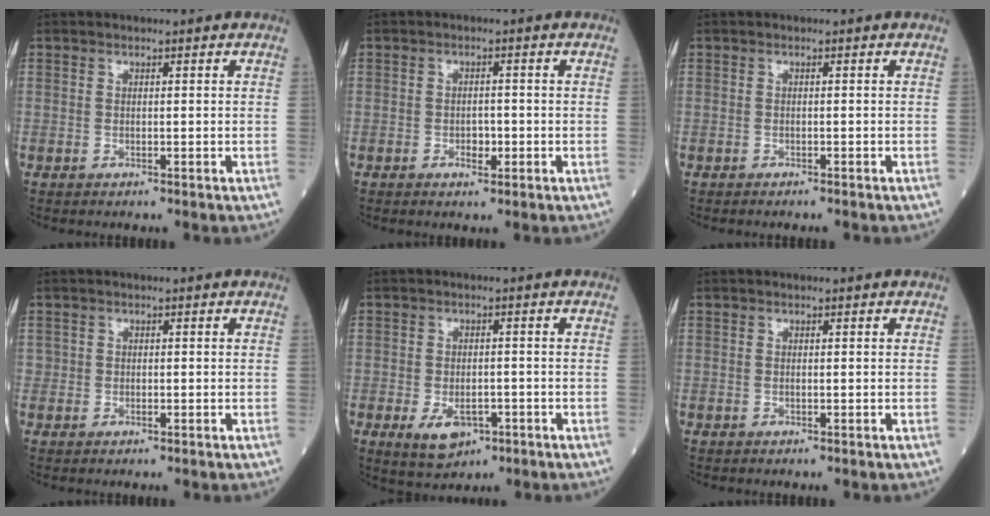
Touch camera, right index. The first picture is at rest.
{"total": 2.1, "force": [-0.7, 1.2, 1.5], "torque": [-0.018, 0.005, -0.009]}
{"total": 1.2, "force": [-1.1, 0.1, 0.4], "torque": [-0.005, -0.001, -0.015]}
{"total": 0.7, "force": [-0.1, 0.6, 0.2], "torque": [0.001, 0.001, -0.001]}
{"total": 5.8, "force": [-2.5, 3.4, 3.9], "torque": [-0.067, -0.004, -0.031]}
{"total": 0.0}